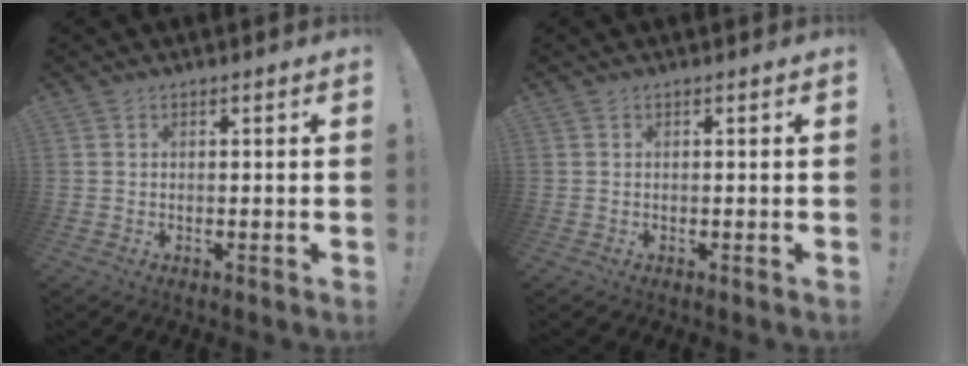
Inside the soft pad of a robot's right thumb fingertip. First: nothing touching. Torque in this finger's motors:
{"motor_torque": [-0.02, 0.01, 0.01, 0.01, 0.00]}